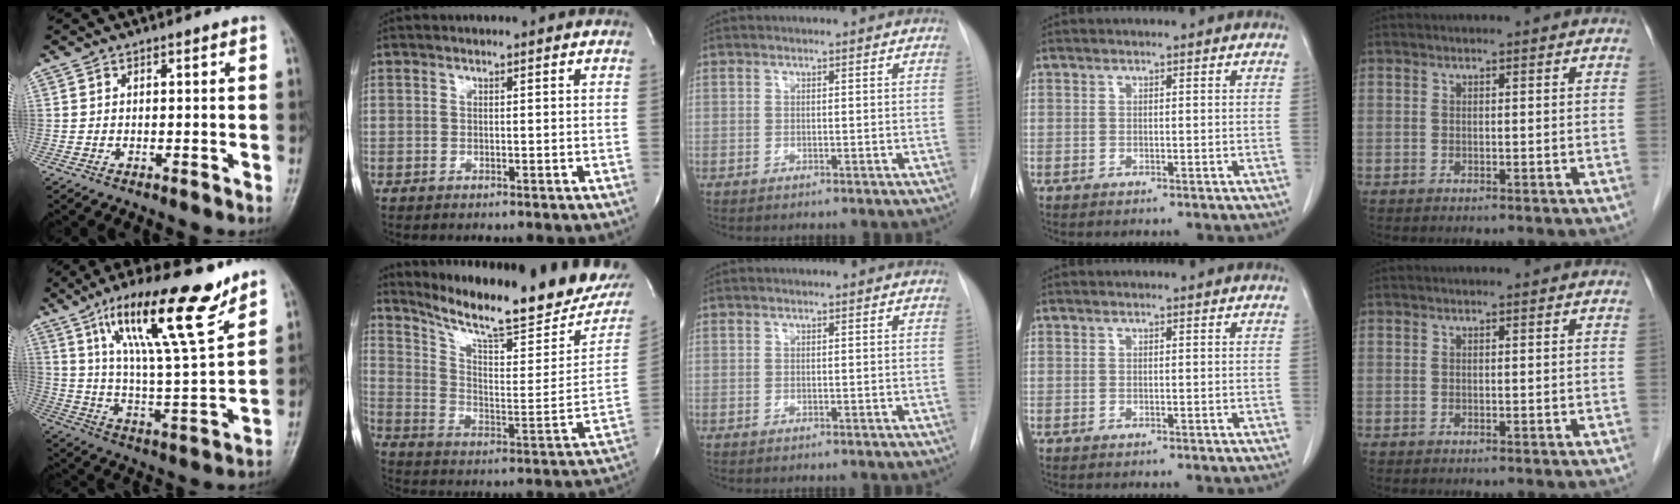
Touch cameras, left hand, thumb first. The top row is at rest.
{"thumb": {"total": 20.1, "force": [12.6, 3.9, 15.1], "torque": [-0.228, -0.055, 0.218]}, "index": {"total": 21.4, "force": [18.7, 2.0, 10.3], "torque": [-0.175, -0.061, 0.268]}}